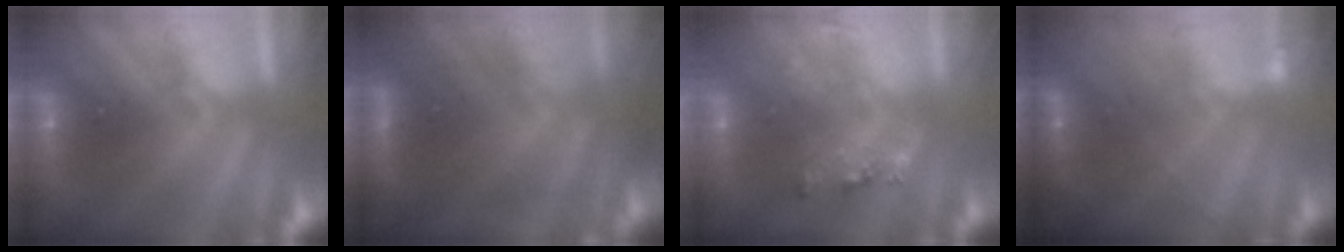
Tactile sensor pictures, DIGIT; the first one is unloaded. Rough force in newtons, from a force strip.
{"total": 4.2}
{"total": 2.1}
{"total": 2.0}